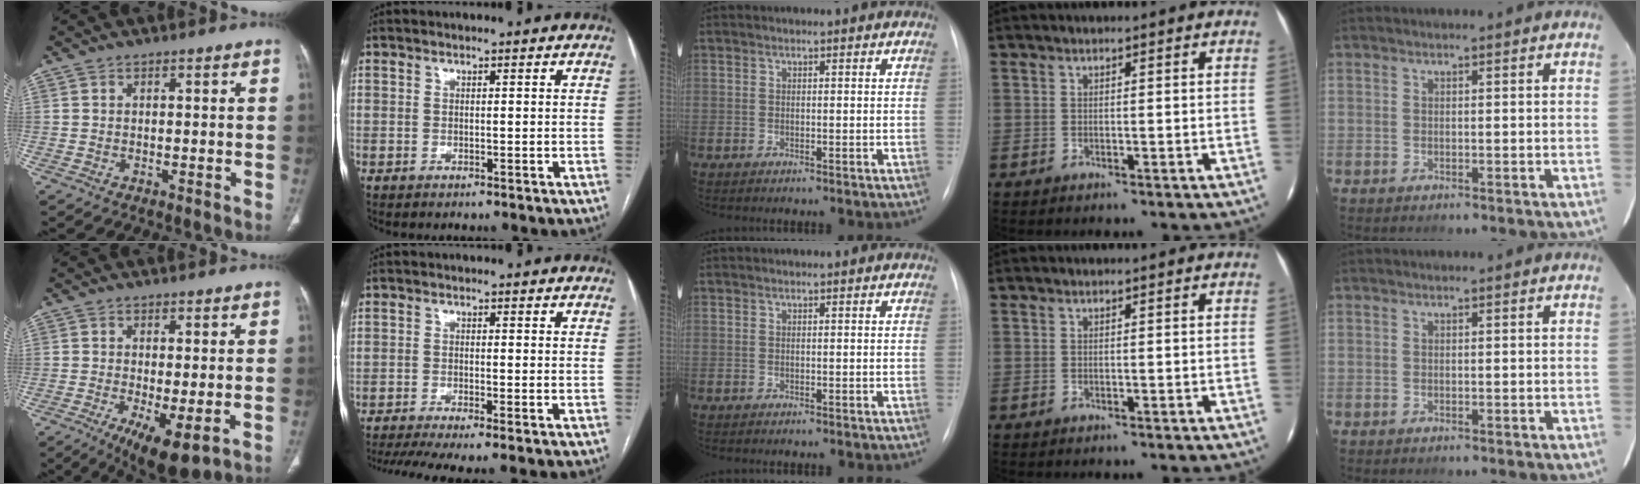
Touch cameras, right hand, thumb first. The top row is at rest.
{"thumb": {"total": 8.7, "force": [-3.0, 2.6, 7.7], "torque": [-0.131, -0.019, -0.041]}, "index": {"total": 7.2, "force": [-5.2, 0.4, 5.0], "torque": [-0.082, -0.007, -0.086]}}